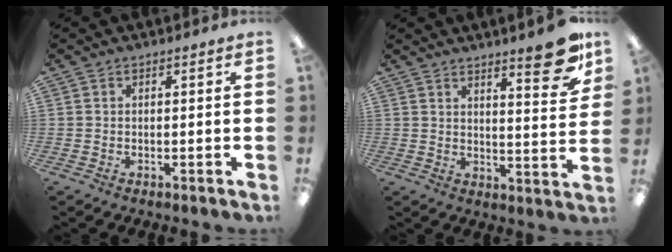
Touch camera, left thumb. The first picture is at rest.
{"total": 11.3, "force": [8.3, 2.3, 7.3], "torque": [-0.079, -0.061, 0.132]}